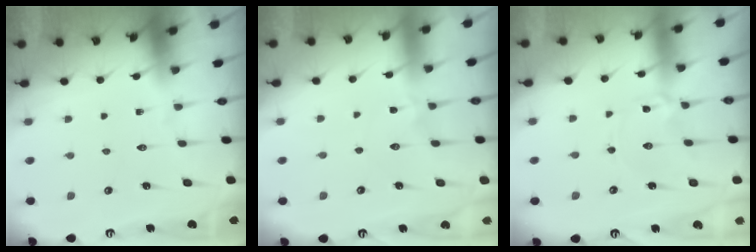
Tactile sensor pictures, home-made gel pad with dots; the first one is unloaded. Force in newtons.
{"total": 1.8, "press": 1.7, "slide": 0.3}
{"total": 2.2, "press": 2.2, "slide": 0.3}